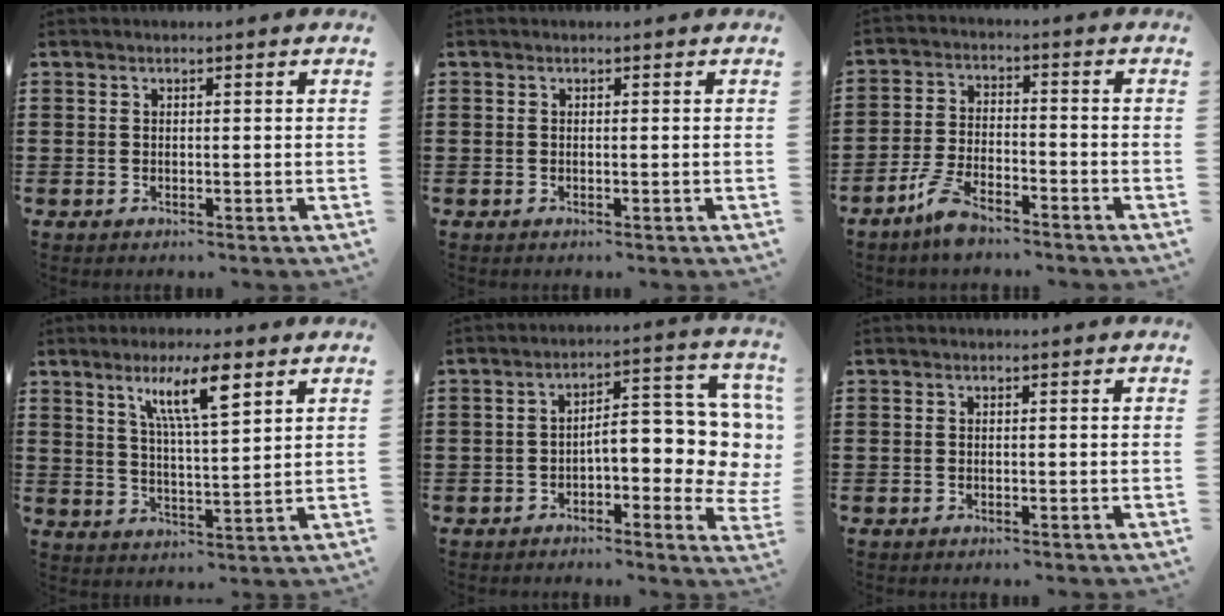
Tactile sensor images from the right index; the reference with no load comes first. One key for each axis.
{"total": 0.0}
{"total": 5.8, "fx": -4.5, "fy": 1.7, "fz": 3.2, "tx": -0.078, "ty": 0.002, "tz": -0.089}
{"total": 8.4, "fx": 4.6, "fy": 1.4, "fz": 6.9, "tx": -0.133, "ty": 0.001, "tz": 0.074}
{"total": 7.5, "fx": 0.3, "fy": 3.7, "fz": 6.5, "tx": -0.086, "ty": -0.025, "tz": -0.007}
{"total": 0.0}